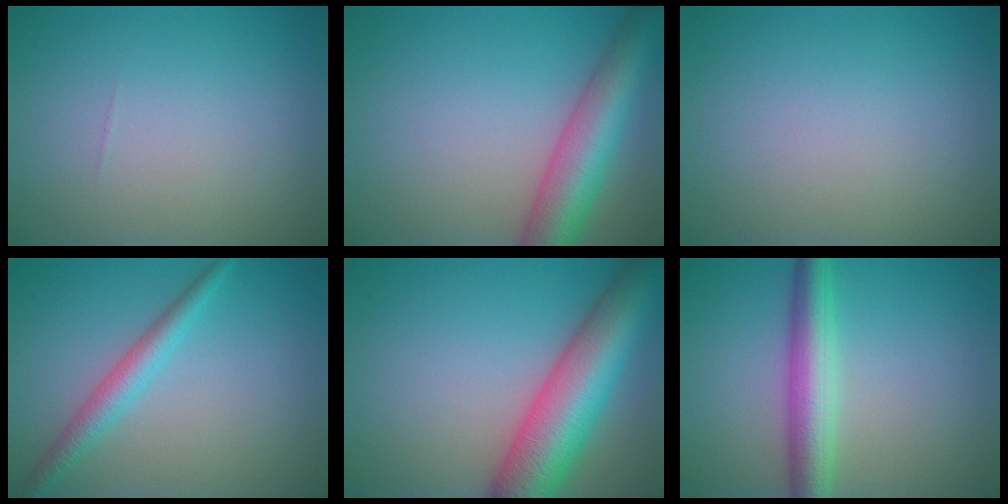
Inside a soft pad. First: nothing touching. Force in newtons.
{"total": 7.2, "press": 7.2, "slide": 0.3}
{"total": 0.0}
{"total": 2.8, "press": 2.8, "slide": 0.1}
{"total": 10.1, "press": 10.1, "slide": 0.5}
{"total": 4.9, "press": 4.9, "slide": 0.1}